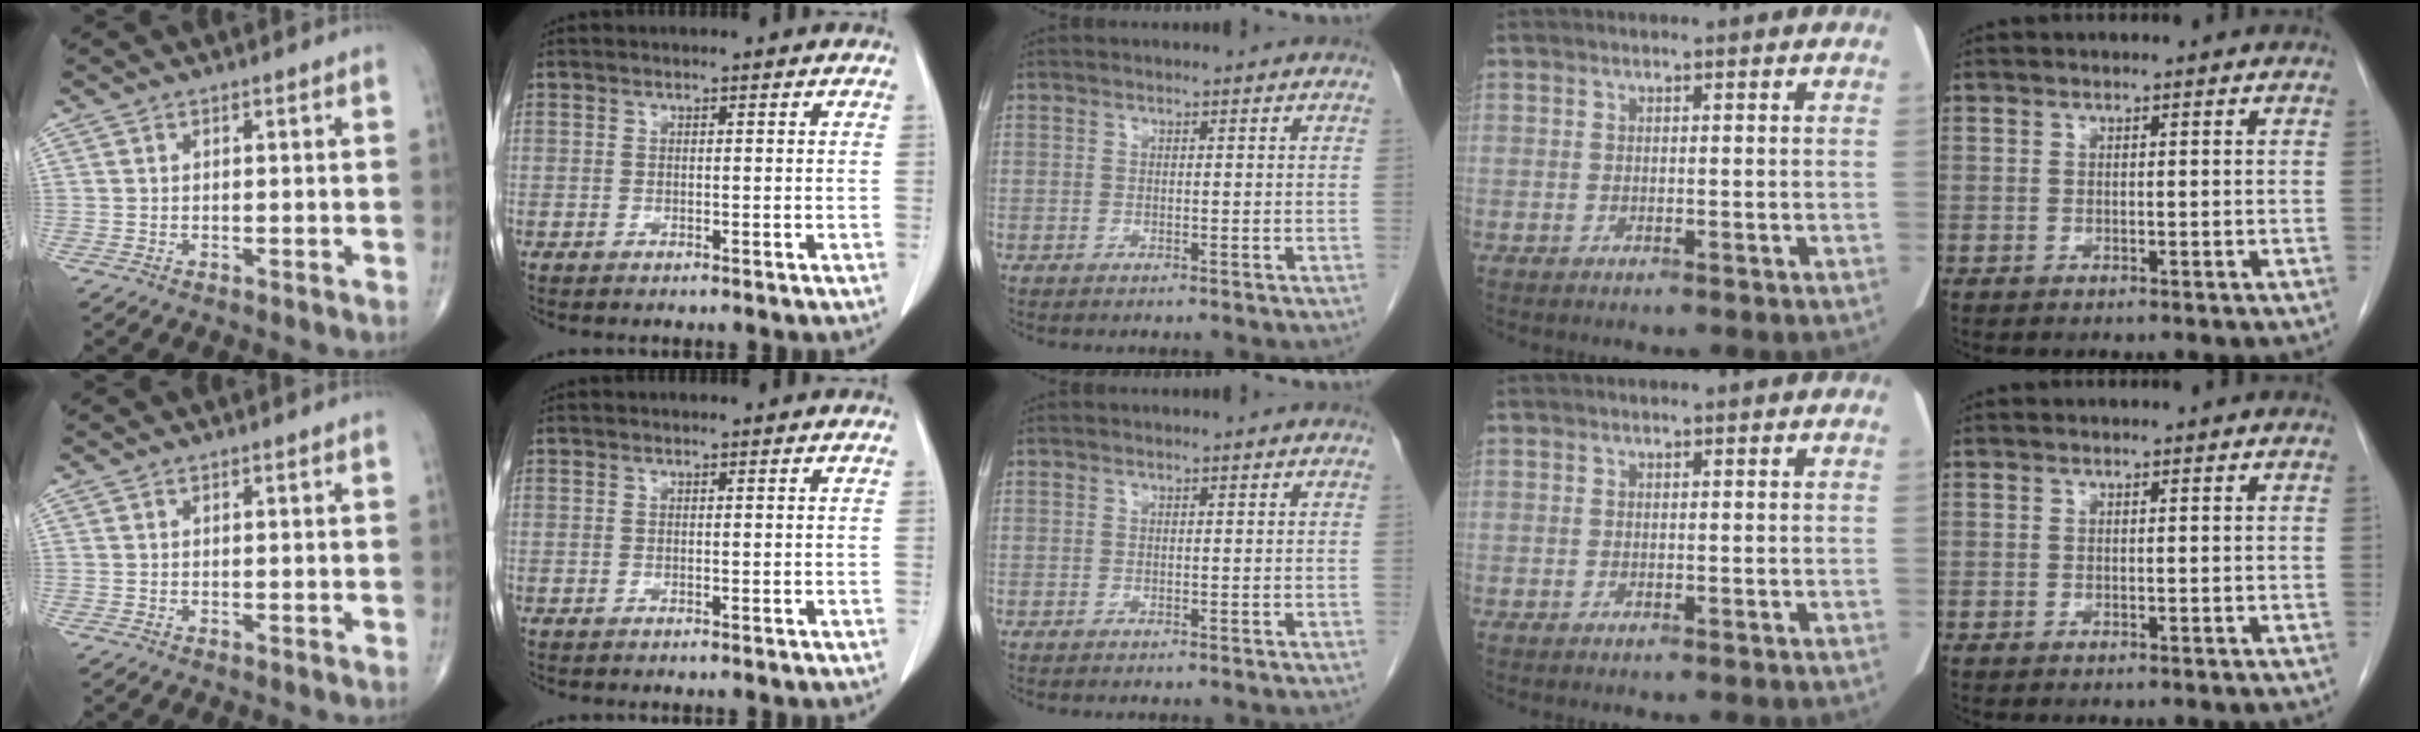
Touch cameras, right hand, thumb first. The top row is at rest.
{}